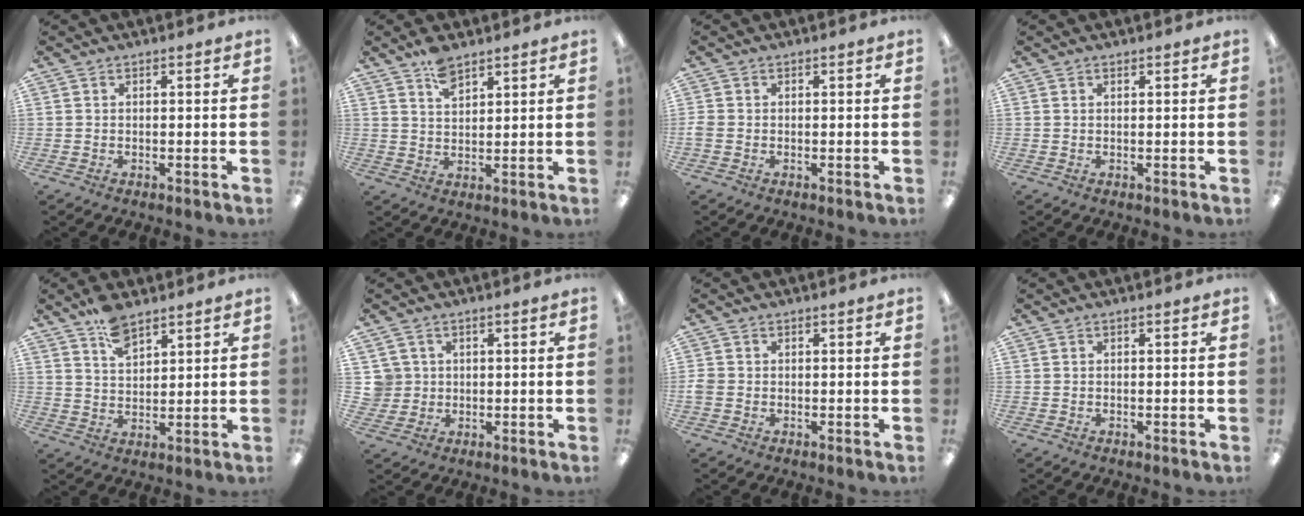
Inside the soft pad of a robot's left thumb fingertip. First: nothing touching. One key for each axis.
{"total": 5.3, "fx": 4.0, "fy": 2.2, "fz": 2.6, "tx": -0.045, "ty": -0.018, "tz": 0.072}
{"total": 1.2, "fx": -0.3, "fy": 1.0, "fz": 0.6, "tx": -0.009, "ty": 0.004, "tz": -0.005}
{"total": 0.6, "fx": 0.5, "fy": 0.2, "fz": 0.1, "tx": -0.003, "ty": 0.001, "tz": 0.010}
{"total": 6.9, "fx": 5.1, "fy": 3.1, "fz": 3.5, "tx": -0.059, "ty": -0.026, "tz": 0.092}
{"total": 4.4, "fx": 1.2, "fy": 4.2, "fz": 0.3, "tx": -0.012, "ty": 0.007, "tz": 0.023}
{"total": 1.7, "fx": -0.3, "fy": 1.6, "fz": 0.7, "tx": -0.012, "ty": 0.004, "tz": -0.005}
{"total": 0.0}